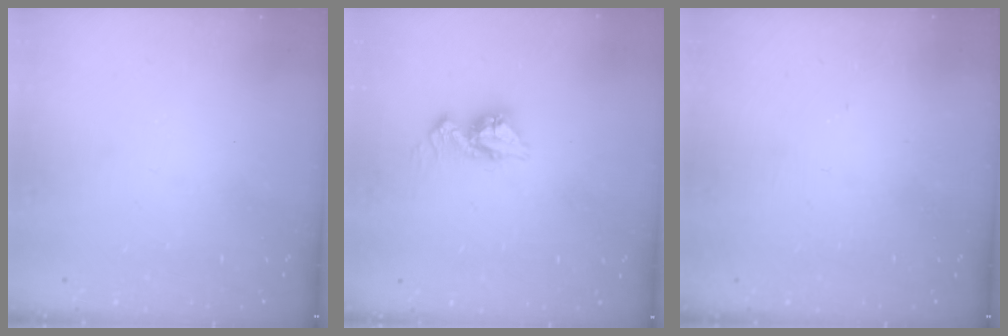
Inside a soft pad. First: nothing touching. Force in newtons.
{"total": 9.3, "press": 9.3, "slide": 0.6}
{"total": 3.3, "press": 3.3, "slide": 0.4}